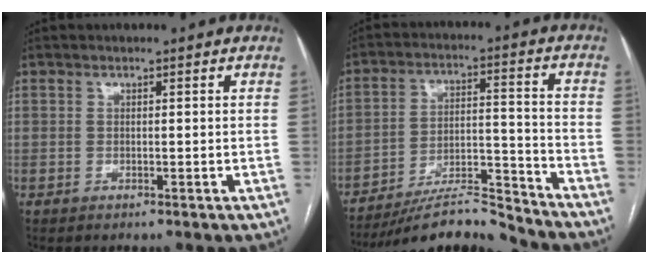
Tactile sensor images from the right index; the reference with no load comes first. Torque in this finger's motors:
{"motor_torque": [0.83, -1.07, -0.05, -0.01]}